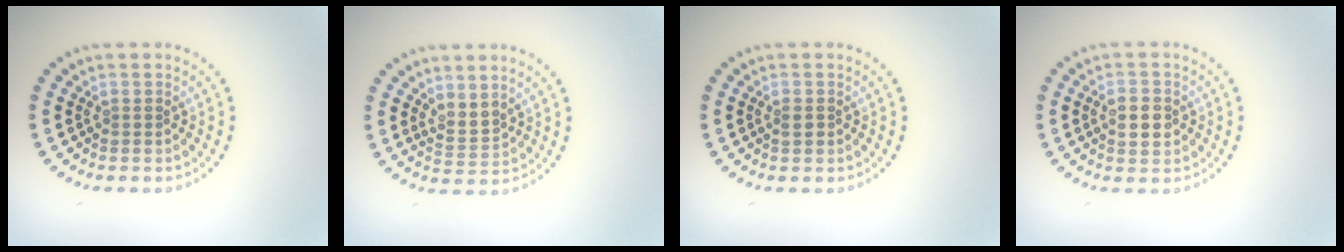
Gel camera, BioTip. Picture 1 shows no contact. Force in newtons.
{"total": 1.9, "press": 1.4, "slide": 1.3}
{"total": 0.8, "press": 0.8, "slide": 0.2}
{"total": 2.8, "press": 2.8, "slide": 0.1}